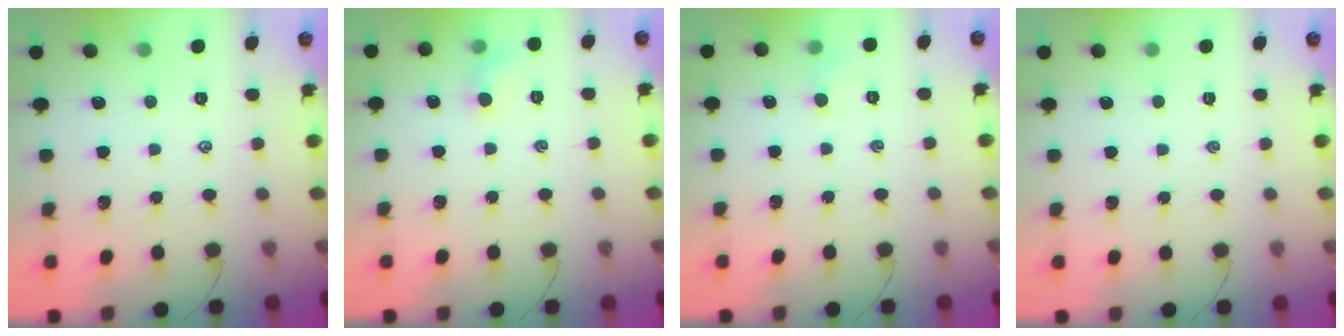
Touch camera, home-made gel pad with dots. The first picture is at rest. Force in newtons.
{"total": 6.2, "press": 5.9, "slide": 1.7}
{"total": 3.3, "press": 3.1, "slide": 1.1}
{"total": 0.0}